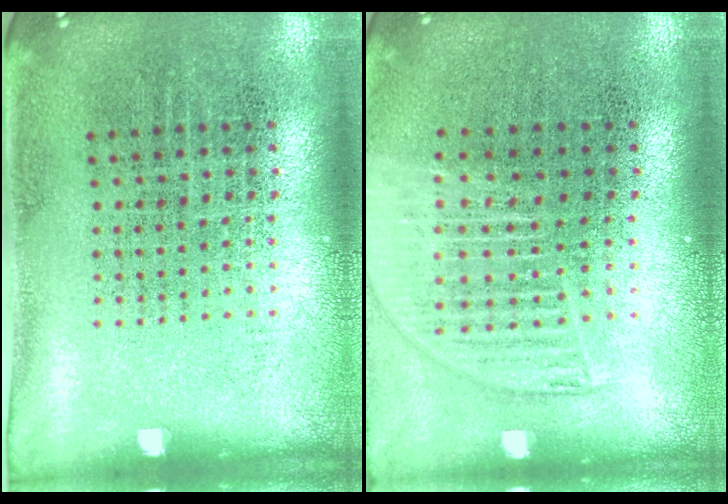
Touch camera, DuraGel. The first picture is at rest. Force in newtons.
{"total": 1.5, "press": 1.3, "slide": 0.7}